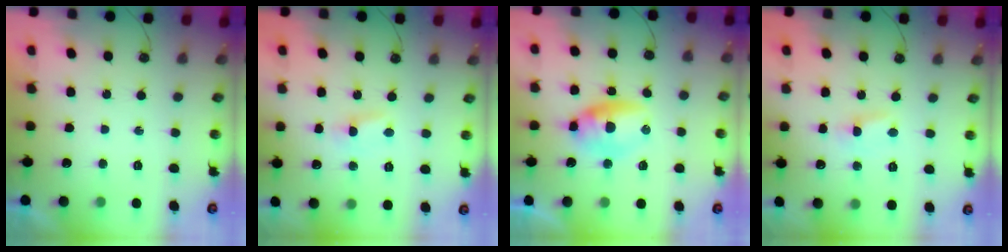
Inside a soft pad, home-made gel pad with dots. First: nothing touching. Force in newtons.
{"total": 1.7, "press": 1.7, "slide": 0.3}
{"total": 7.9, "press": 7.7, "slide": 1.4}
{"total": 1.7, "press": 1.7, "slide": 0.3}